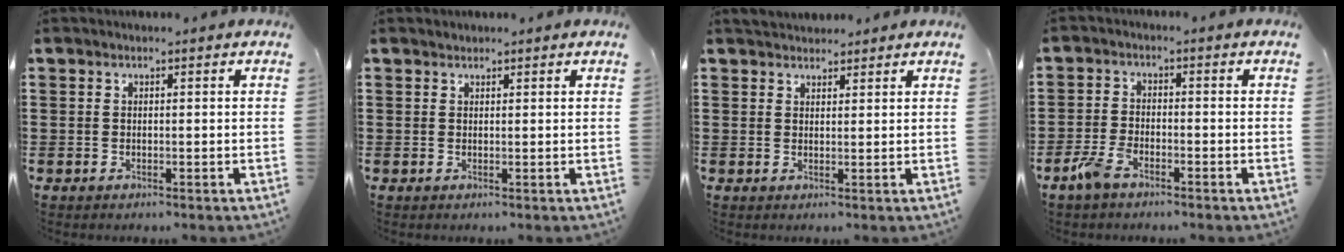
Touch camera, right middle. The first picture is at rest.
{"total": 0.8, "force": [0.7, 0.3, -0.1], "torque": [0.000, 0.001, 0.014]}
{"total": 2.2, "force": [2.1, 0.6, -0.1], "torque": [0.003, 0.001, 0.039]}
{"total": 4.2, "force": [-2.8, 1.7, 2.6], "torque": [-0.071, 0.003, -0.060]}